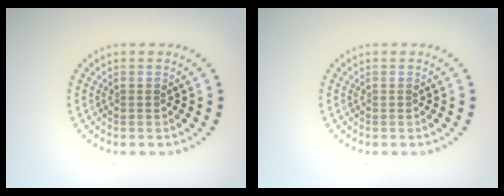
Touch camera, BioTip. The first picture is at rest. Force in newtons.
{"total": 0.0}